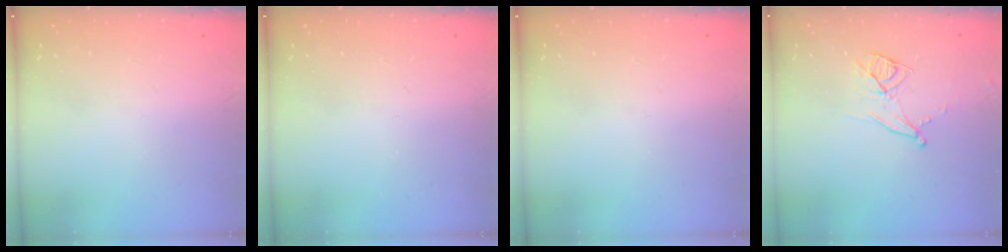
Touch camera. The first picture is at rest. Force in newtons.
{"total": 0.0}
{"total": 0.0}
{"total": 9.7, "press": 9.2, "slide": 3.0}